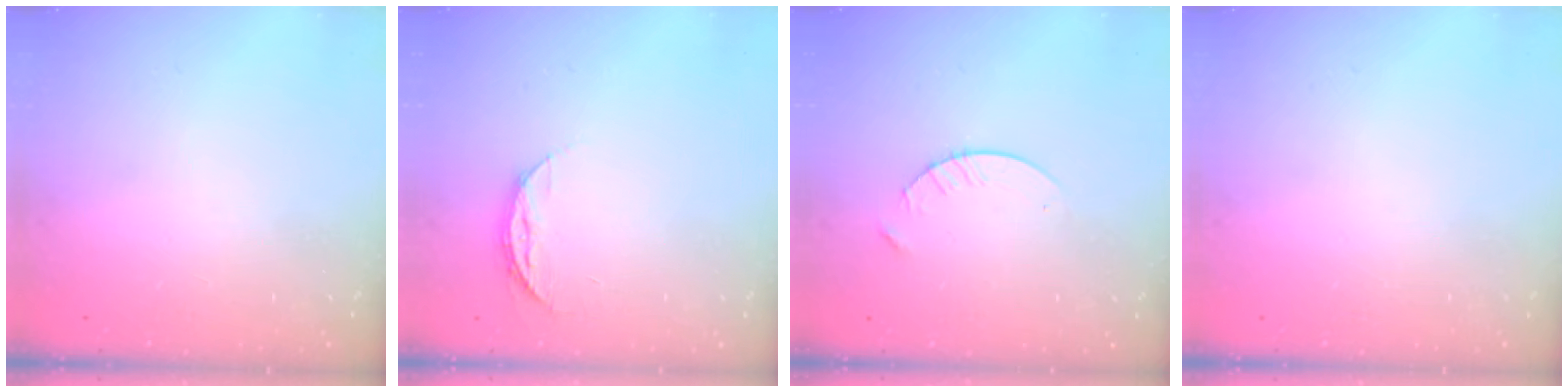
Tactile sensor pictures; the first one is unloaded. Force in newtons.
{"total": 7.3, "press": 7.3, "slide": 0.6}
{"total": 3.8, "press": 3.7, "slide": 0.5}
{"total": 0.0}